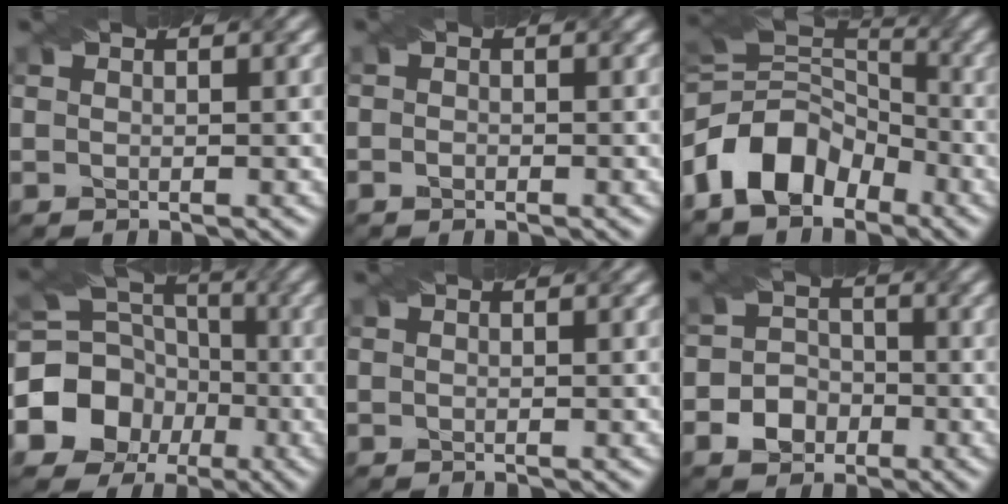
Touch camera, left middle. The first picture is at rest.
{"total": 0.6, "force": [-0.5, 0.3, 0.1], "torque": [-0.003, -0.001, -0.010]}
{"total": 8.2, "force": [-4.4, 5.2, 4.7], "torque": [-0.076, 0.017, -0.098]}
{"total": 10.1, "force": [-3.1, 8.9, 3.6], "torque": [-0.072, -0.008, -0.075]}
{"total": 0.0}
{"total": 4.4, "force": [-2.1, 3.7, 1.2], "torque": [0.002, 0.006, -0.052]}